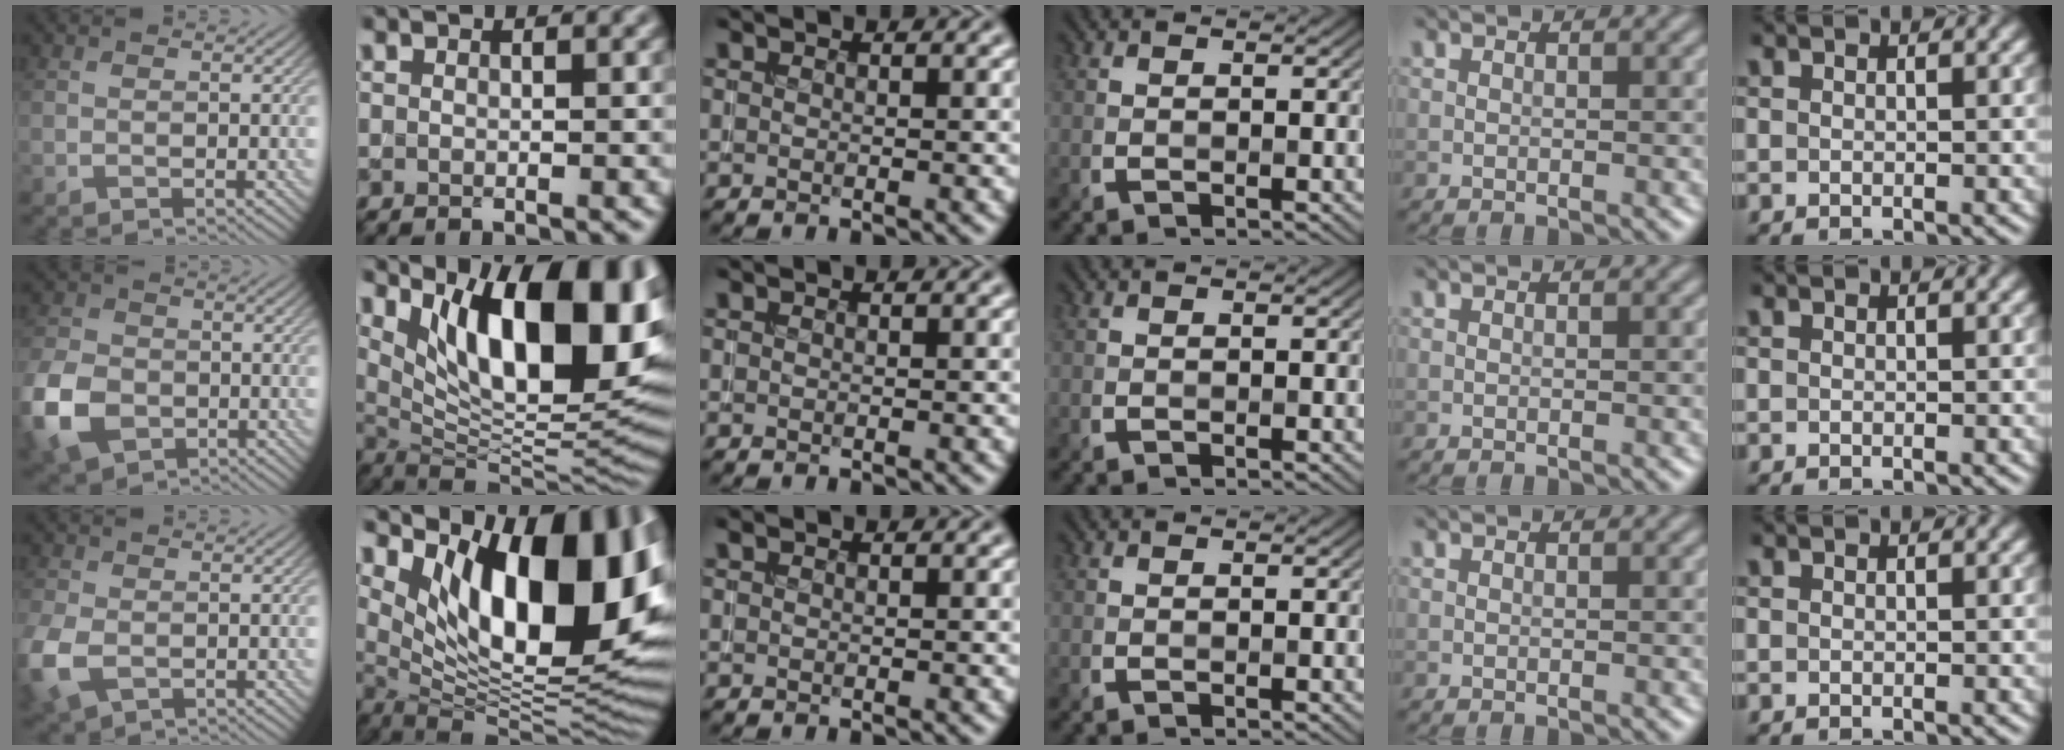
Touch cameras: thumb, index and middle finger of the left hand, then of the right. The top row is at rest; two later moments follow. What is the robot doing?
{"motion": "insert", "object": "coin"}